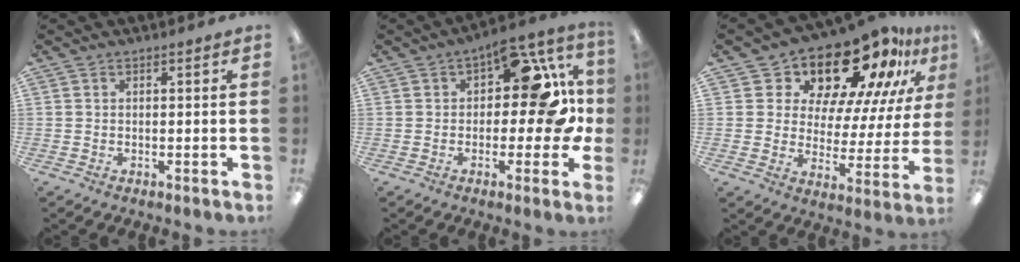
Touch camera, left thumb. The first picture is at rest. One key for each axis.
{"total": 15.7, "fx": 3.2, "fy": 7.4, "fz": 13.5, "tx": -0.169, "ty": -0.015, "tz": 0.048}
{"total": 18.3, "fx": 14.5, "fy": 7.6, "fz": 8.3, "tx": -0.134, "ty": -0.116, "tz": 0.241}